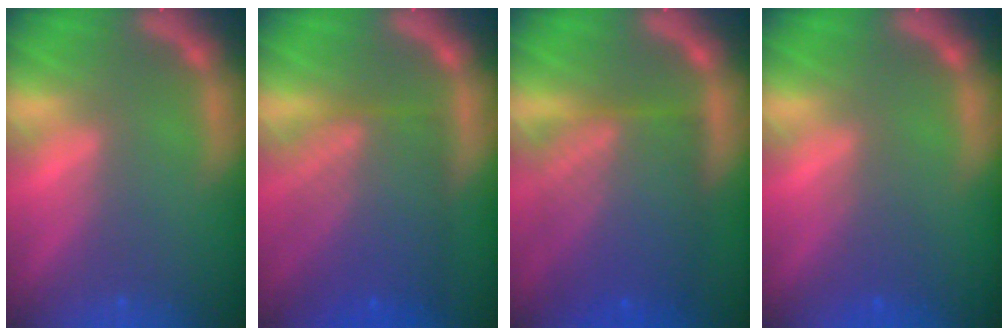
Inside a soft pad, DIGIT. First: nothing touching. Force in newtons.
{"total": 8.6}
{"total": 10.1}
{"total": 2.0}